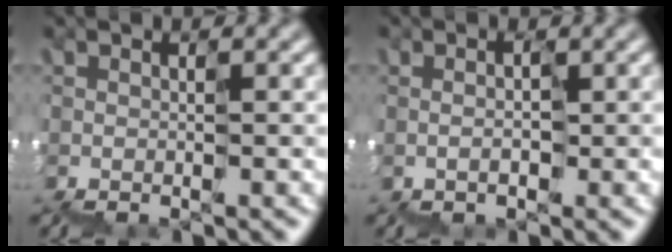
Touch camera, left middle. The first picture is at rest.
{"total": 0.0}